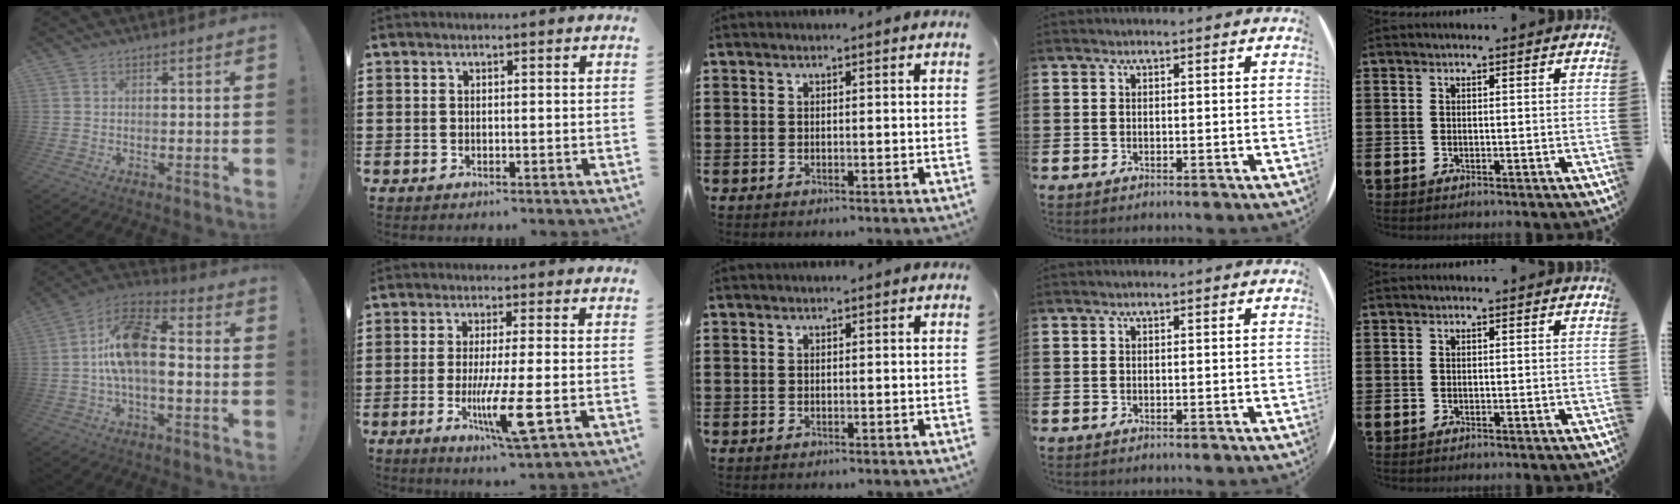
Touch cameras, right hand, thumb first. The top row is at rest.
{"thumb": {"total": 14.4, "force": [-0.2, 7.3, 12.4], "torque": [-0.221, 0.016, -0.001]}, "index": {"total": 8.1, "force": [-2.3, 0.5, 7.7], "torque": [-0.153, -0.025, -0.043]}}